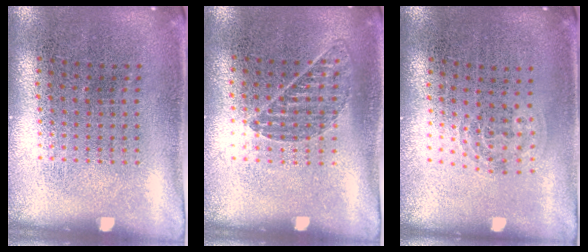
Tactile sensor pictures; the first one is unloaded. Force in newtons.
{"total": 0.8, "press": 0.8, "slide": 0.1}
{"total": 1.0, "press": 0.6, "slide": 0.8}